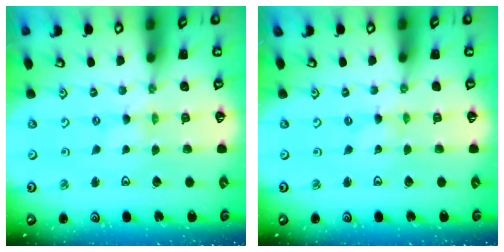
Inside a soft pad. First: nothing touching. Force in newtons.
{"total": 0.0}